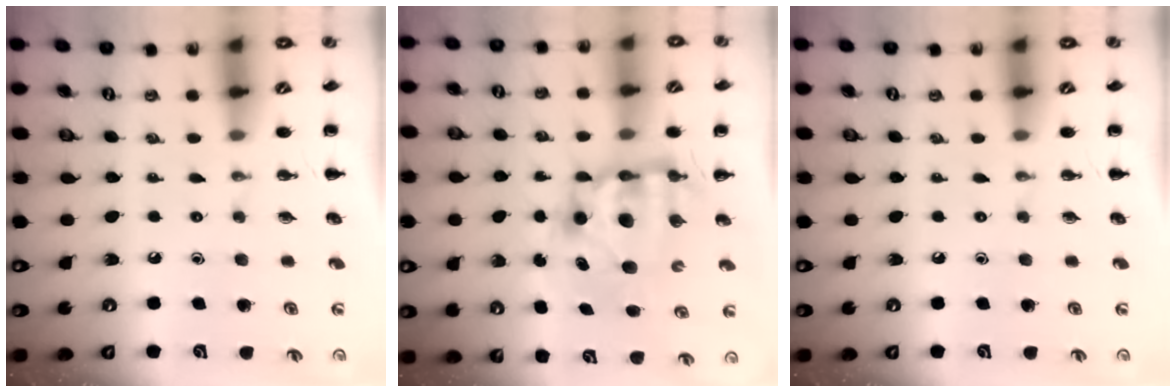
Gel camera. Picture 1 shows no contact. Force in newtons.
{"total": 9.0, "press": 8.8, "slide": 2.2}
{"total": 0.0}